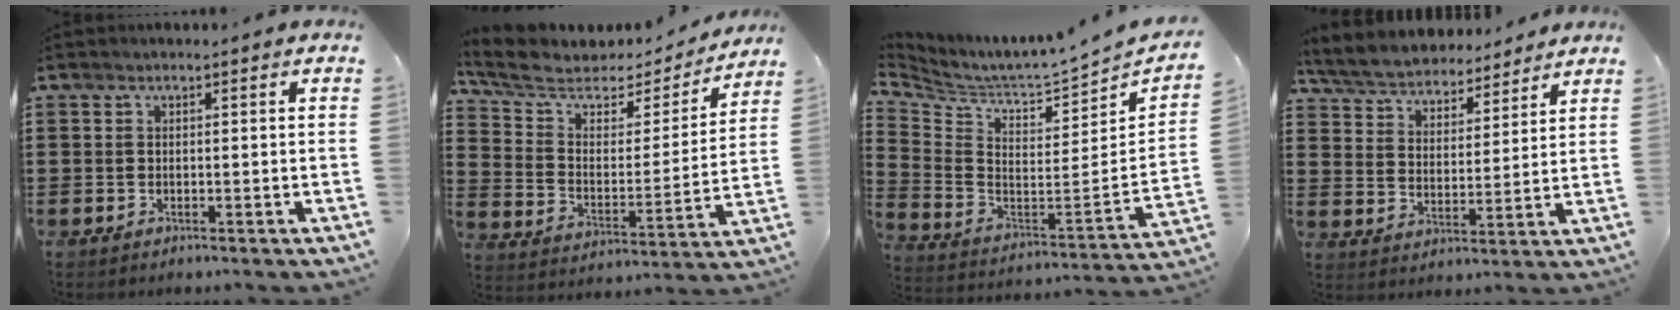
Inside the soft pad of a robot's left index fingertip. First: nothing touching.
{"total": 6.2, "force": [4.7, 2.9, 2.8], "torque": [-0.081, -0.028, 0.078]}
{"total": 3.5, "force": [3.3, -0.5, 0.7], "torque": [-0.040, -0.060, 0.047]}
{"total": 5.3, "force": [5.2, 0.6, 0.4], "torque": [-0.038, -0.034, 0.090]}